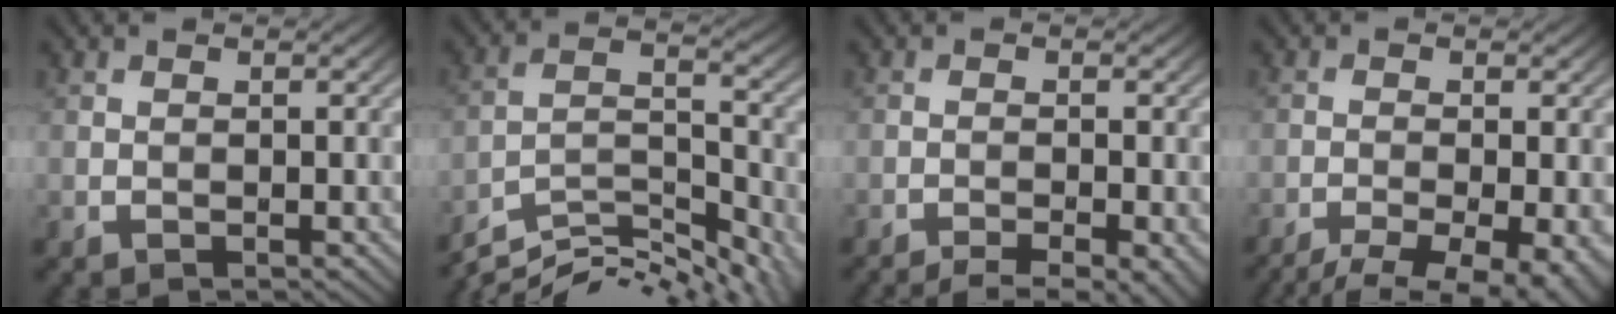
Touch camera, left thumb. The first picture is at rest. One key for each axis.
{"total": 10.8, "fx": -8.9, "fy": 2.8, "fz": 5.6, "tx": -0.110, "ty": -0.004, "tz": -0.153}
{"total": 5.5, "fx": -3.9, "fy": 1.0, "fz": 3.8, "tx": -0.059, "ty": -0.003, "tz": -0.062}
{"total": 9.8, "fx": -7.2, "fy": 2.7, "fz": 6.1, "tx": -0.099, "ty": -0.026, "tz": -0.089}